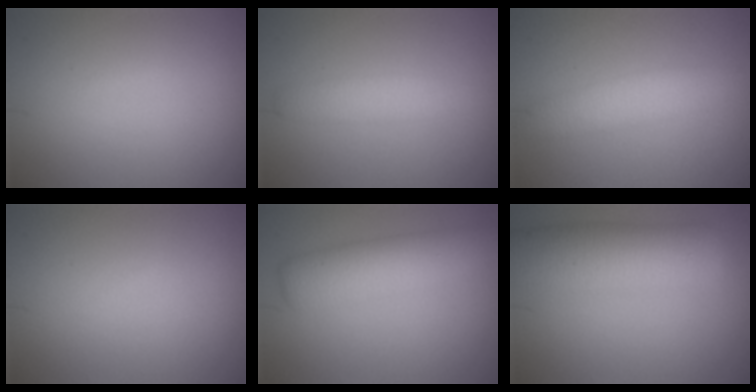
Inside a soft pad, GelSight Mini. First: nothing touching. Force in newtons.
{"total": 2.5, "press": 2.5, "slide": 0.2}
{"total": 3.4, "press": 3.4, "slide": 0.1}
{"total": 0.0}
{"total": 4.5, "press": 4.5, "slide": 0.1}
{"total": 7.1, "press": 7.1, "slide": 0.0}